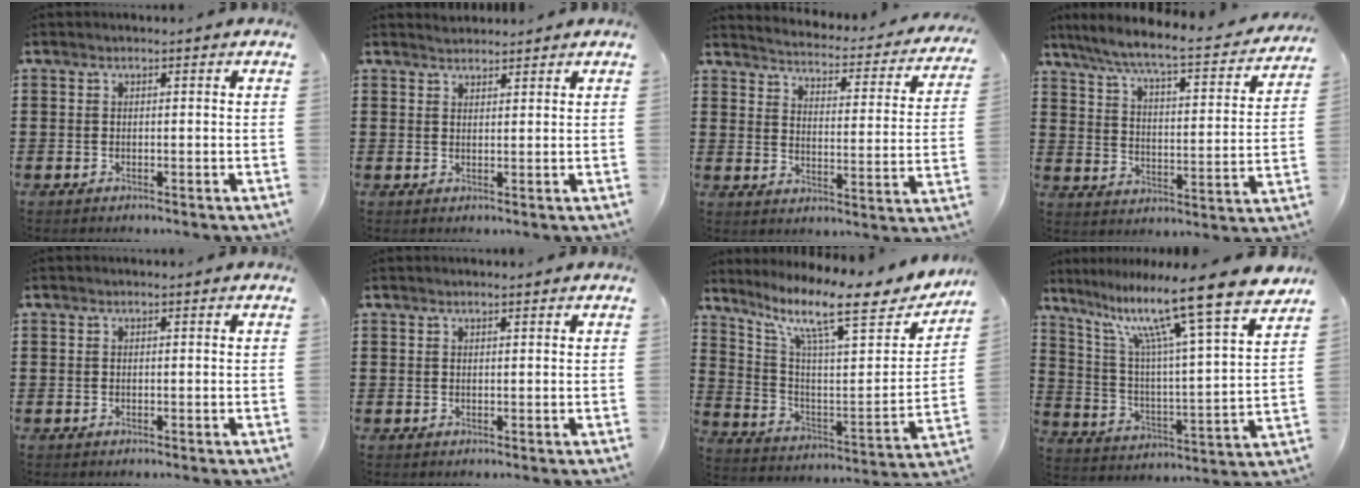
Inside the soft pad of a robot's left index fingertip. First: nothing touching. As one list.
[{"total": 1.6, "force": [1.6, 0.3, -0.1], "torque": [-0.001, 0.002, 0.033]}, {"total": 3.0, "force": [3.0, -0.3, 0.4], "torque": [-0.029, -0.033, 0.043]}, {"total": 6.1, "force": [5.2, -0.2, 3.1], "torque": [-0.084, -0.041, 0.081]}, {"total": 0.0}, {"total": 0.6, "force": [0.5, 0.0, 0.4], "torque": [-0.007, -0.001, 0.010]}, {"total": 12.5, "force": [9.2, 2.1, 8.2], "torque": [-0.171, -0.063, 0.146]}, {"total": 14.5, "force": [11.2, 0.0, 9.1], "torque": [-0.189, -0.081, 0.176]}]